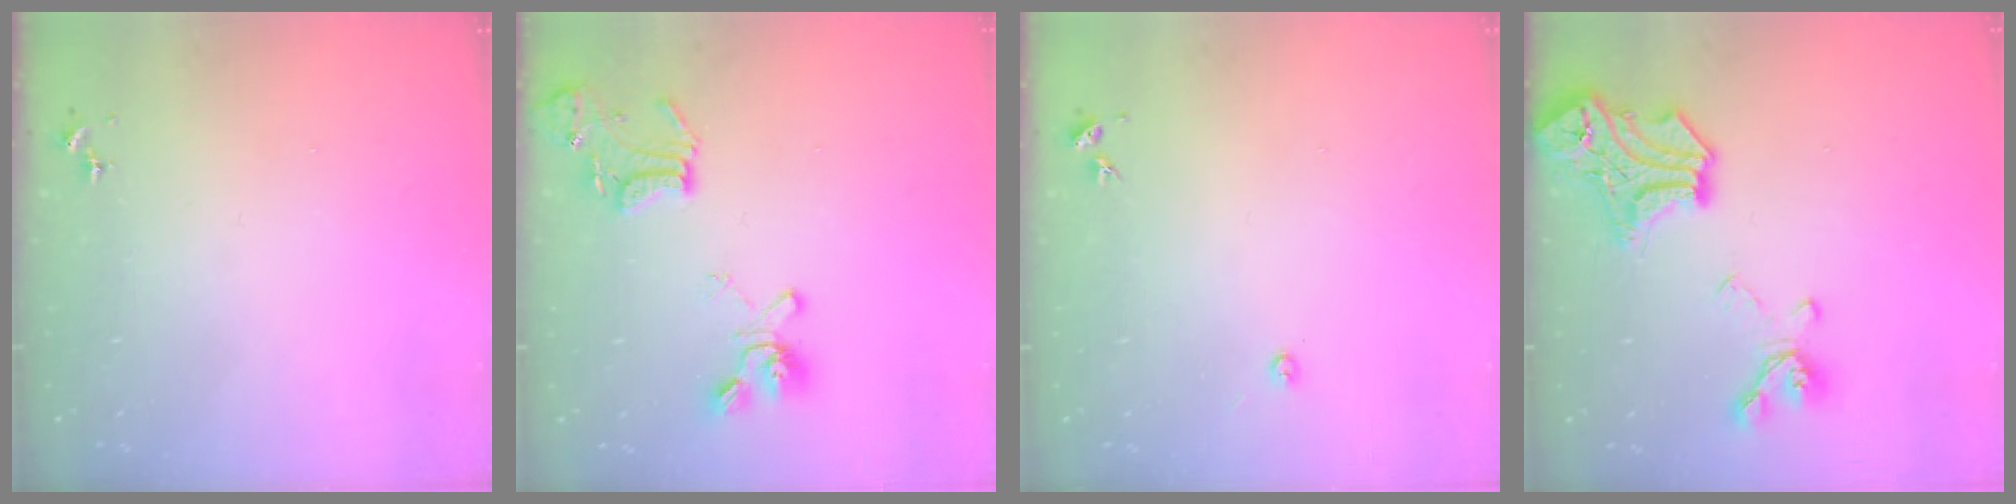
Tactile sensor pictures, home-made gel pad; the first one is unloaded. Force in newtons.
{"total": 15.8, "press": 15.7, "slide": 1.9}
{"total": 3.0, "press": 3.0, "slide": 0.4}
{"total": 19.9, "press": 19.9, "slide": 0.9}